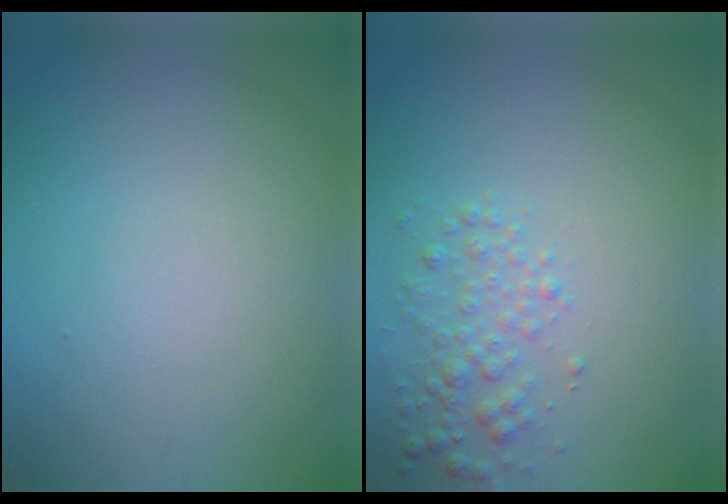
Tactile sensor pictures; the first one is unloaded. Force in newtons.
{"total": 2.3, "press": 2.3, "slide": 0.0}